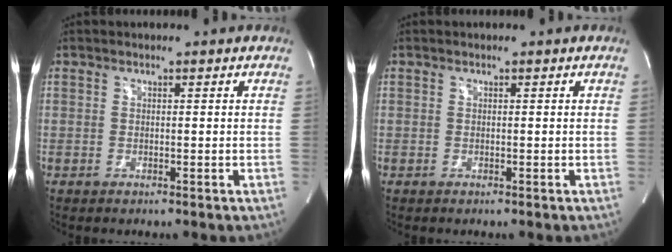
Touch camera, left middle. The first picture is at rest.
{"total": 0.0}